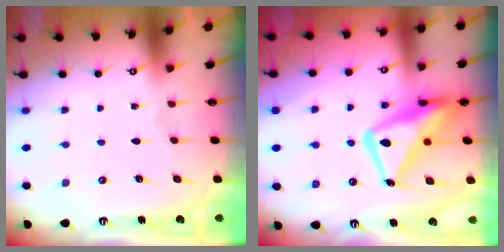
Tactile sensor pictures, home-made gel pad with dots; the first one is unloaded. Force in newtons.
{"total": 17.3, "press": 17.2, "slide": 1.7}